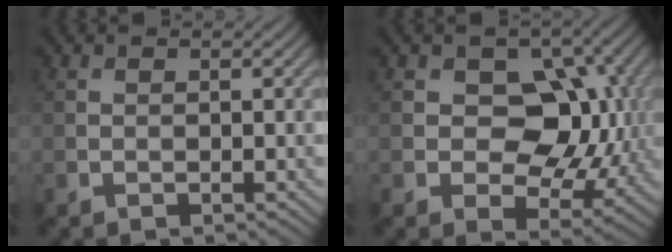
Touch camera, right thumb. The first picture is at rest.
{"total": 9.8, "force": [1.1, 7.0, 6.8], "torque": [-0.089, -0.009, 0.005]}